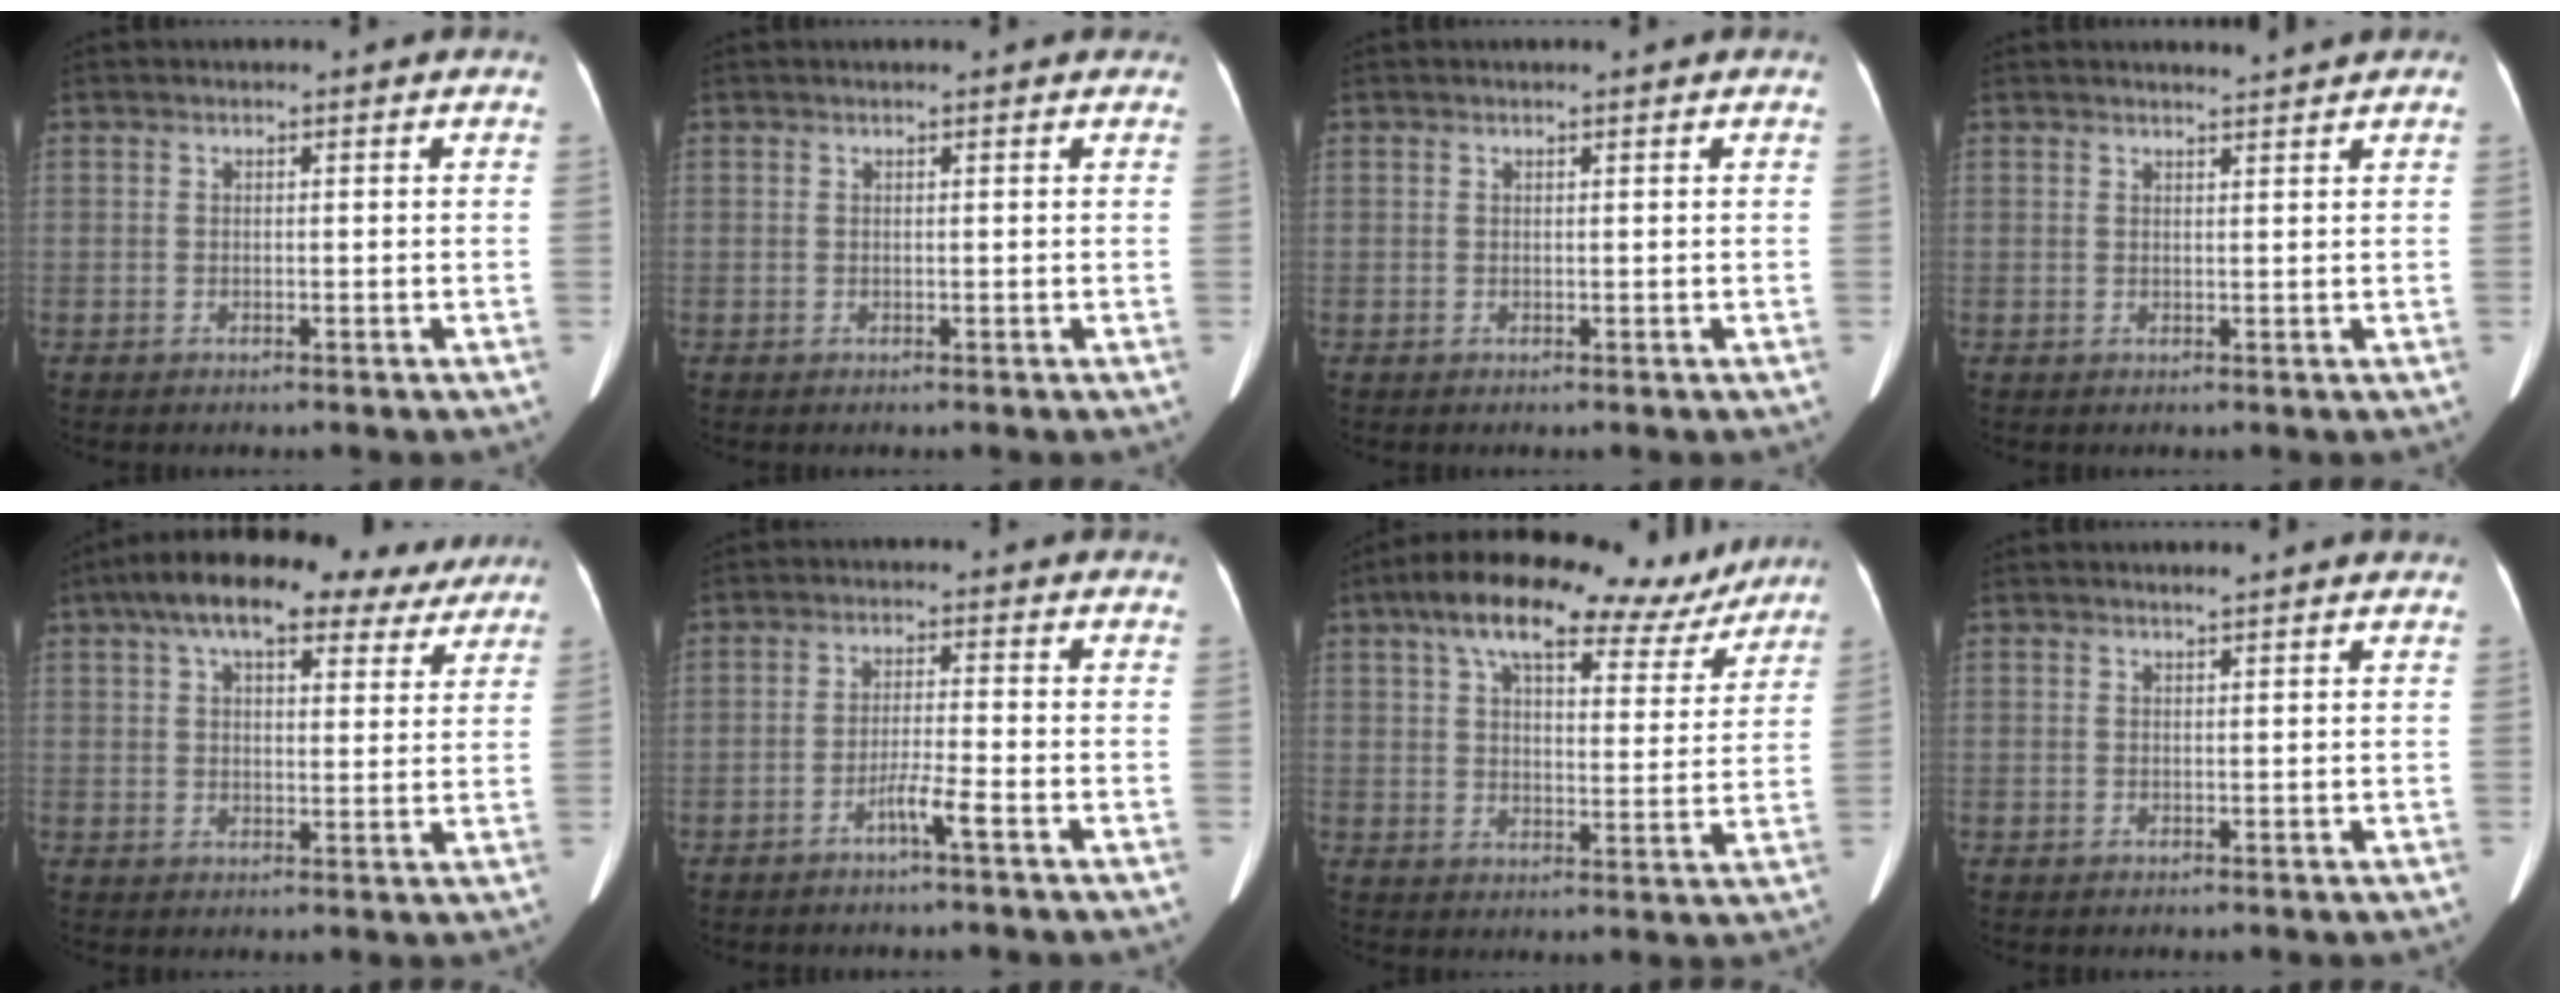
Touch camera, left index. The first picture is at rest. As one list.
[{"total": 2.9, "force": [2.6, 0.8, 1.2], "torque": [-0.014, 0.024, 0.022]}, {"total": 0.6, "force": [0.6, -0.2, 0.2], "torque": [-0.001, 0.005, 0.011]}, {"total": 2.2, "force": [2.1, -0.5, 0.3], "torque": [-0.006, -0.001, 0.029]}, {"total": 18.0, "force": [13.4, 6.6, 10.0], "torque": [-0.162, 0.058, 0.184]}, {"total": 3.5, "force": [-2.2, -0.6, 2.7], "torque": [-0.052, -0.005, -0.044]}, {"total": 19.4, "force": [14.3, 6.8, 11.1], "torque": [-0.171, 0.047, 0.198]}, {"total": 2.1, "force": [1.8, -0.1, 0.9], "torque": [-0.014, 0.012, 0.024]}]